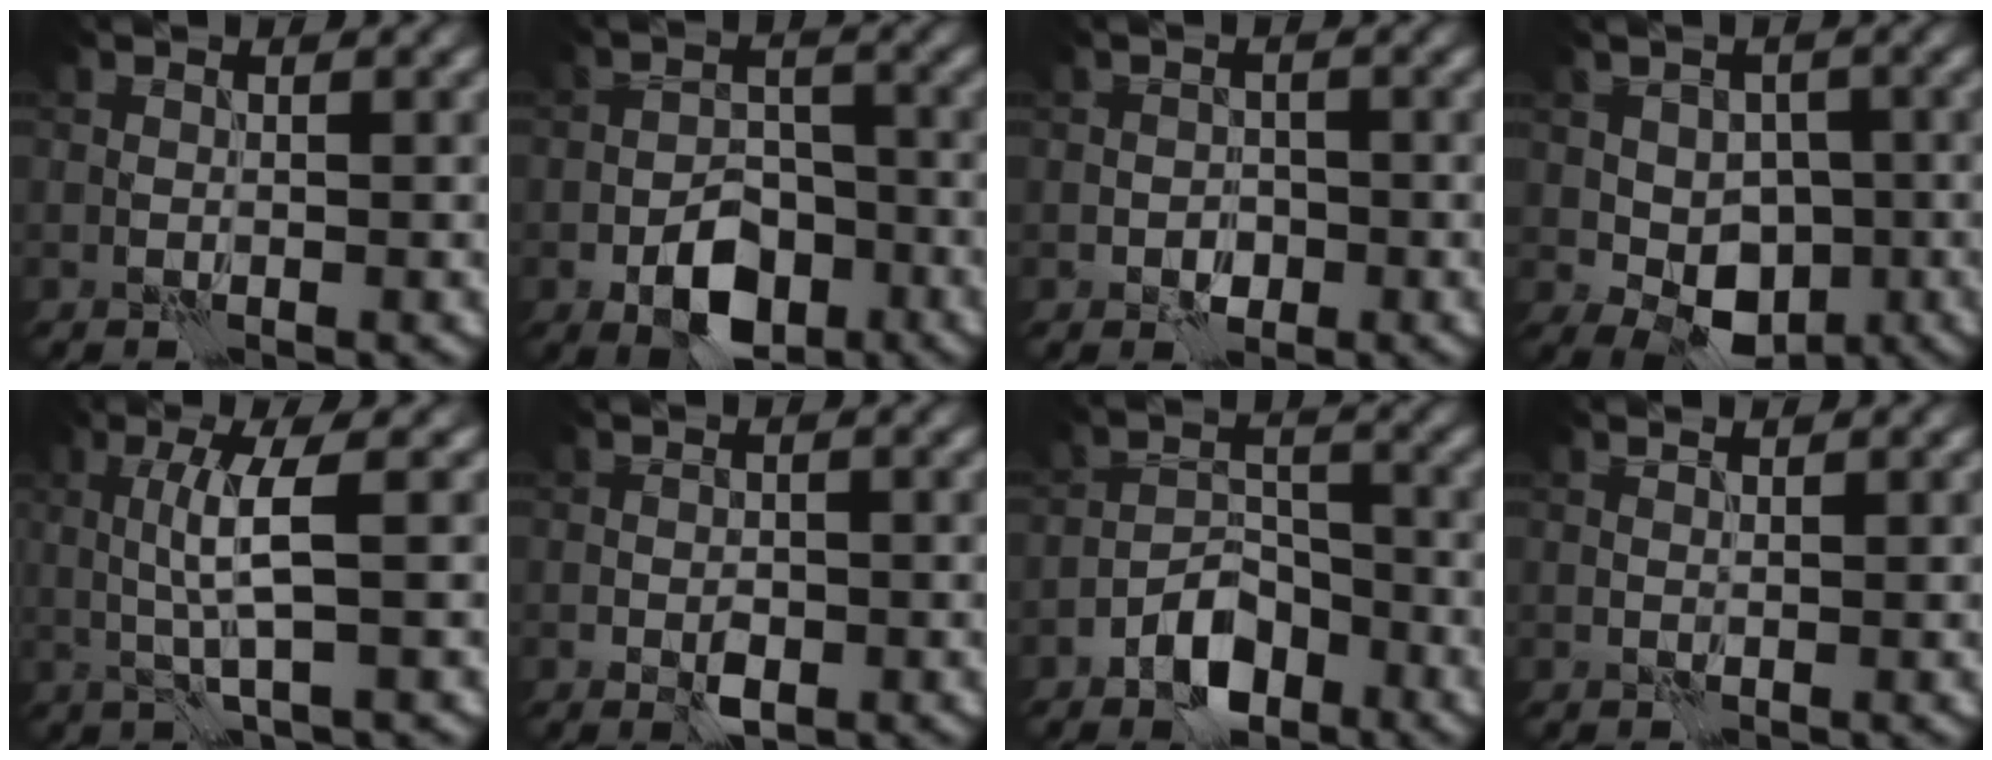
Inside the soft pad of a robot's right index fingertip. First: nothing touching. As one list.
[{"total": 6.5, "force": [-3.2, 3.8, 4.1], "torque": [-0.059, -0.003, -0.059]}, {"total": 1.8, "force": [-0.7, 1.4, 0.8], "torque": [-0.009, 0.000, -0.014]}, {"total": 6.5, "force": [-1.4, 4.7, 4.2], "torque": [-0.062, 0.001, -0.022]}, {"total": 3.7, "force": [0.1, 0.2, 3.7], "torque": [-0.075, 0.000, 0.006]}, {"total": 2.1, "force": [-0.7, 1.3, 1.5], "torque": [-0.026, -0.003, -0.011]}, {"total": 5.1, "force": [-3.2, 2.8, 2.8], "torque": [-0.040, 0.004, -0.063]}, {"total": 0.6, "force": [0.6, -0.2, 0.0], "torque": [-0.003, 0.000, 0.008]}]